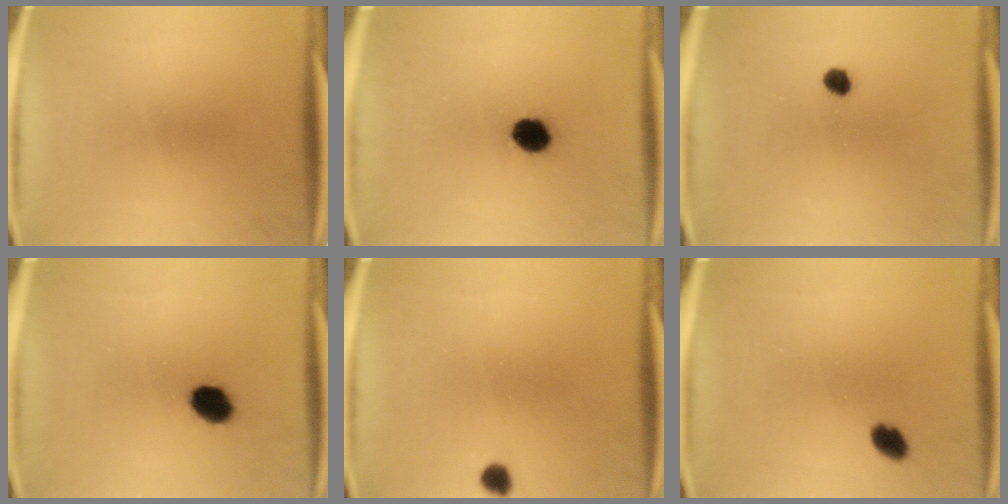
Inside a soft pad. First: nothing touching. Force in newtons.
{"total": 6.0}
{"total": 2.2}
{"total": 5.6}
{"total": 2.0}
{"total": 2.8}